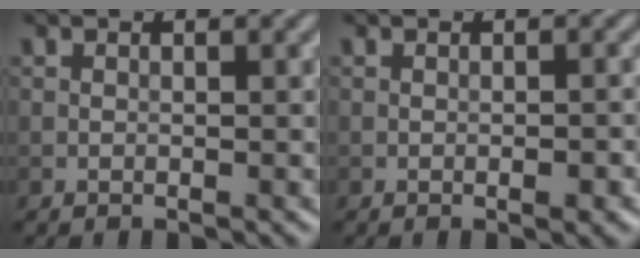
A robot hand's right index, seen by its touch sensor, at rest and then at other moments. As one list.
[{"total": 1.4, "force": [-0.5, 0.3, 1.3], "torque": [-0.018, 0.000, -0.006]}]